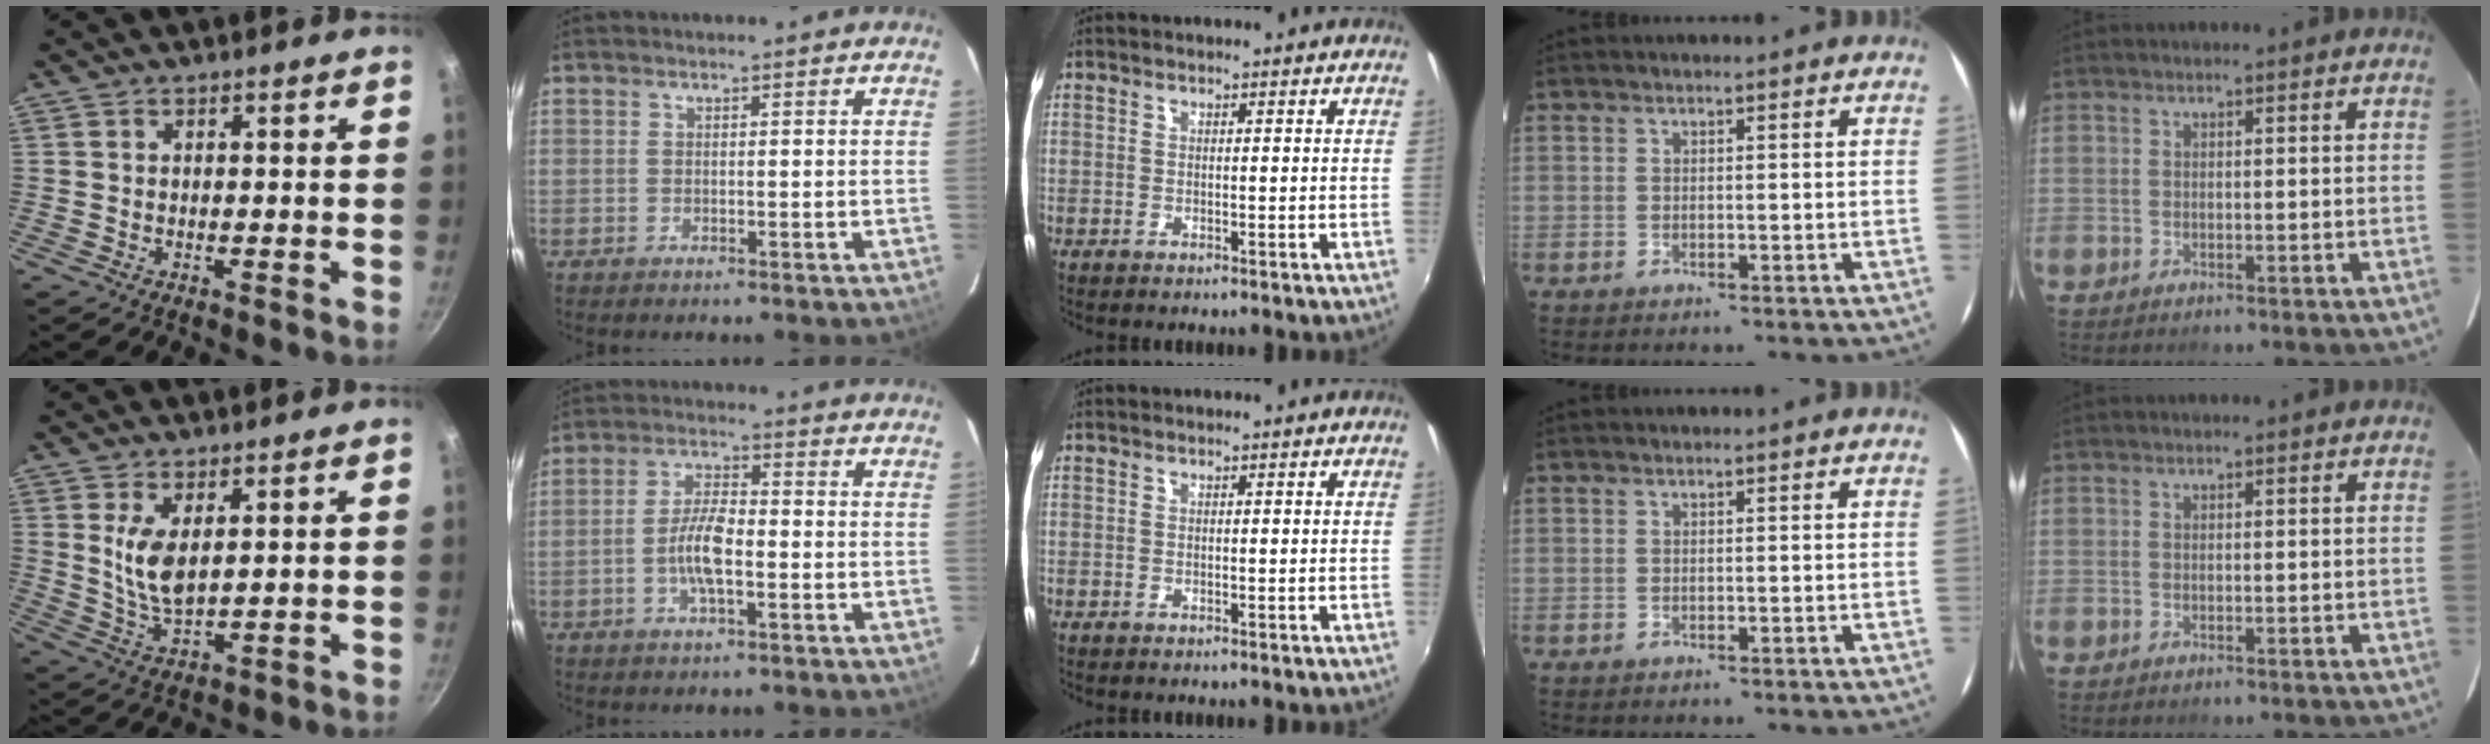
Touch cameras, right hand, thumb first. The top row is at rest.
{"thumb": {"total": 7.4, "force": [2.2, 3.4, 6.1], "torque": [-0.113, -0.027, 0.051]}, "index": {"total": 6.8, "force": [-2.0, 2.1, 6.2], "torque": [-0.125, 0.008, -0.039]}}